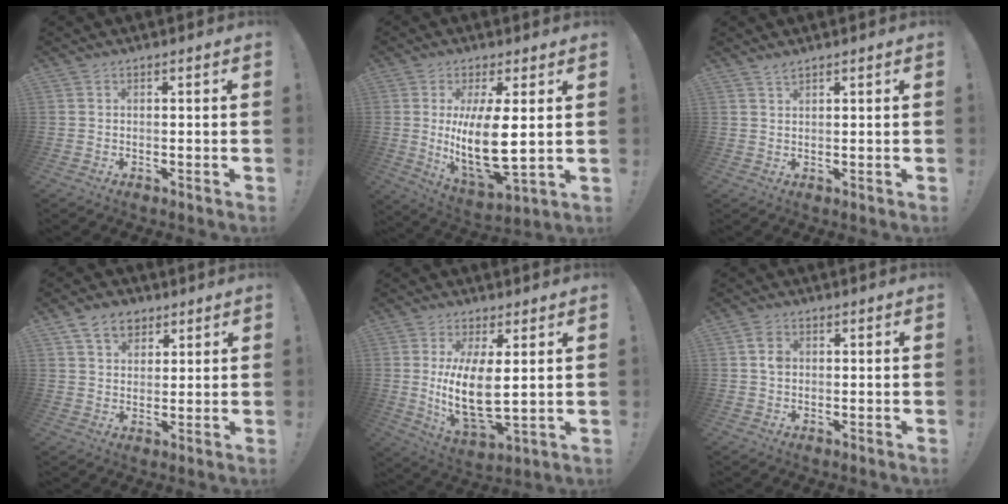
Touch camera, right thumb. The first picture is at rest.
{"total": 15.7, "force": [1.7, 5.6, 14.6], "torque": [-0.275, -0.033, 0.027]}
{"total": 1.6, "force": [1.4, 0.3, 0.7], "torque": [0.000, -0.010, 0.022]}
{"total": 8.6, "force": [4.8, 6.2, 3.6], "torque": [-0.054, -0.017, 0.094]}
{"total": 13.1, "force": [2.2, 5.1, 11.9], "torque": [-0.234, -0.033, 0.036]}
{"total": 3.5, "force": [0.5, 2.5, 2.4], "torque": [-0.032, 0.001, 0.007]}